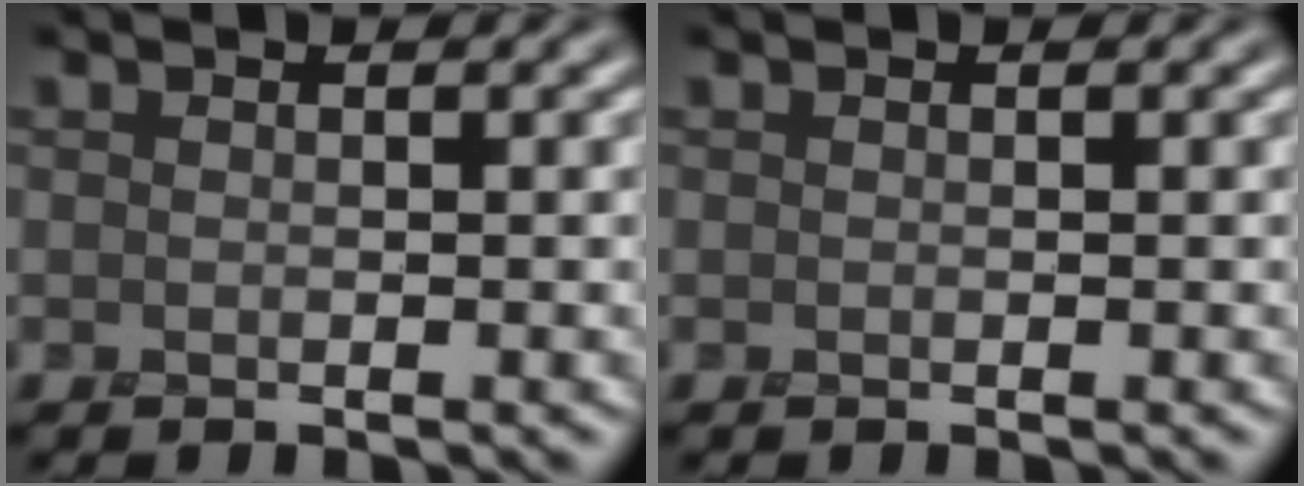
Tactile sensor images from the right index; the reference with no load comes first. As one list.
[{"total": 0.0}]